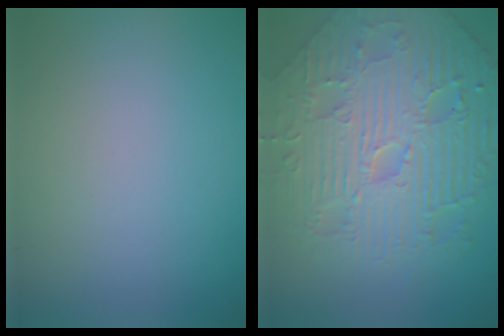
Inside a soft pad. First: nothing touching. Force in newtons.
{"total": 8.4, "press": 6.7, "slide": 5.2}